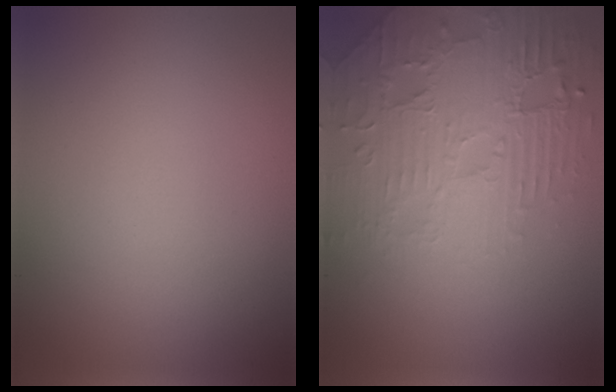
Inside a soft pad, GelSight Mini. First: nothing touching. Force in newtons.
{"total": 4.7, "press": 4.4, "slide": 1.6}